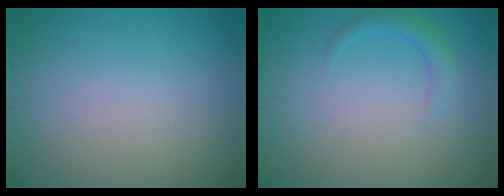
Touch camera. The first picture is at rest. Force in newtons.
{"total": 1.5, "press": 1.5, "slide": 0.1}